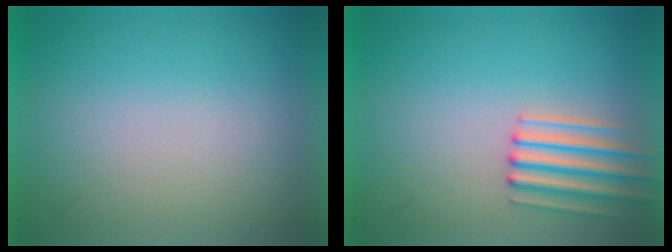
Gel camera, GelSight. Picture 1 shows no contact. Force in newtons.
{"total": 2.8}